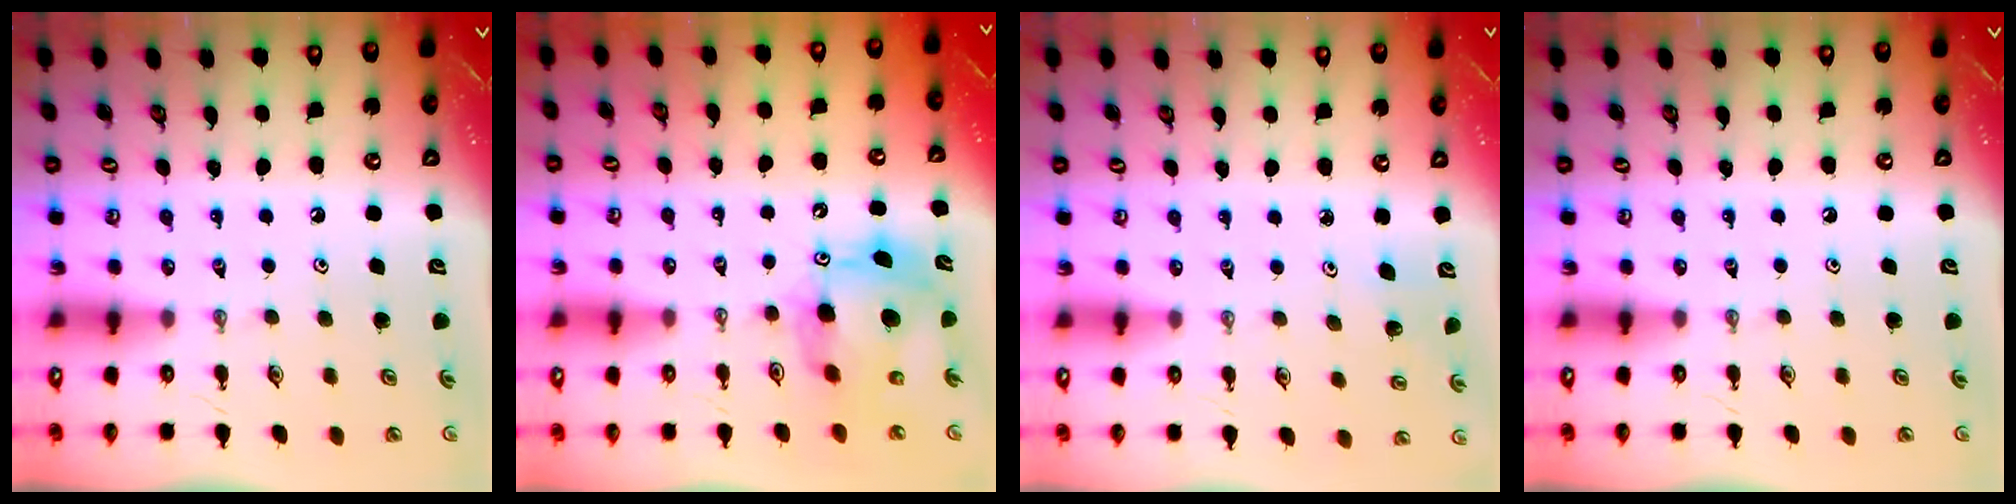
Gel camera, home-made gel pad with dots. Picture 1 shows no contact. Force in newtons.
{"total": 12.3, "press": 12.2, "slide": 1.1}
{"total": 2.8, "press": 2.6, "slide": 1.2}
{"total": 0.0}